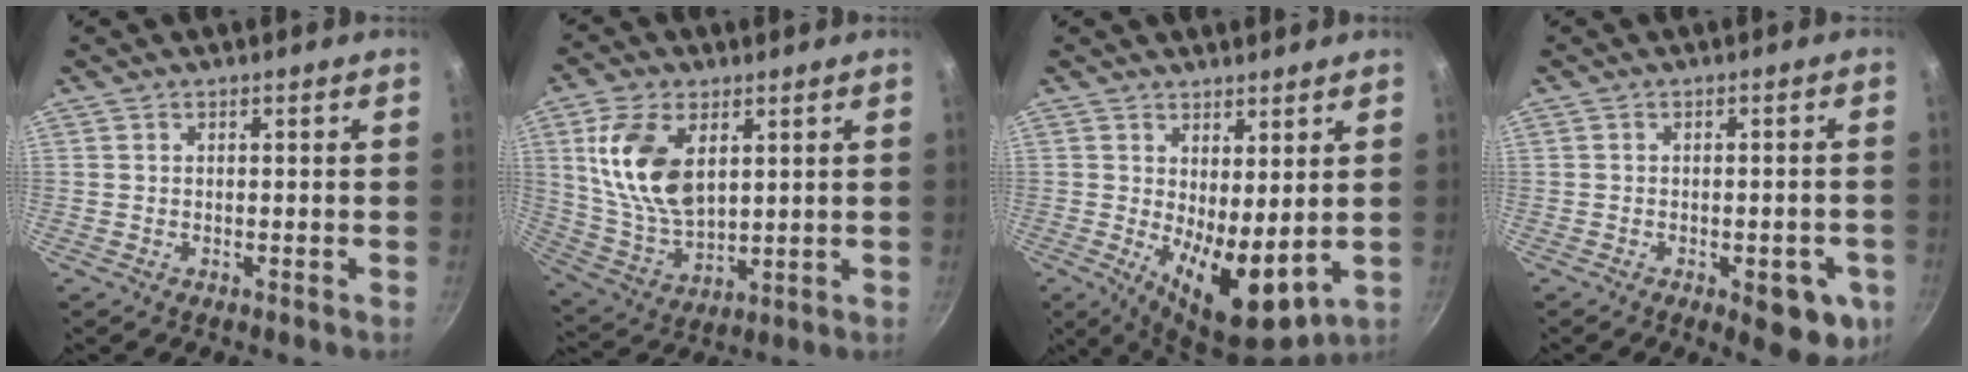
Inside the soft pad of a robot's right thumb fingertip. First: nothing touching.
{"total": 15.1, "force": [4.5, 8.8, 11.4], "torque": [-0.204, -0.023, 0.098]}
{"total": 10.9, "force": [0.8, 4.7, 9.8], "torque": [-0.134, -0.029, 0.022]}
{"total": 9.2, "force": [-3.2, 4.0, 7.7], "torque": [-0.056, 0.010, -0.035]}